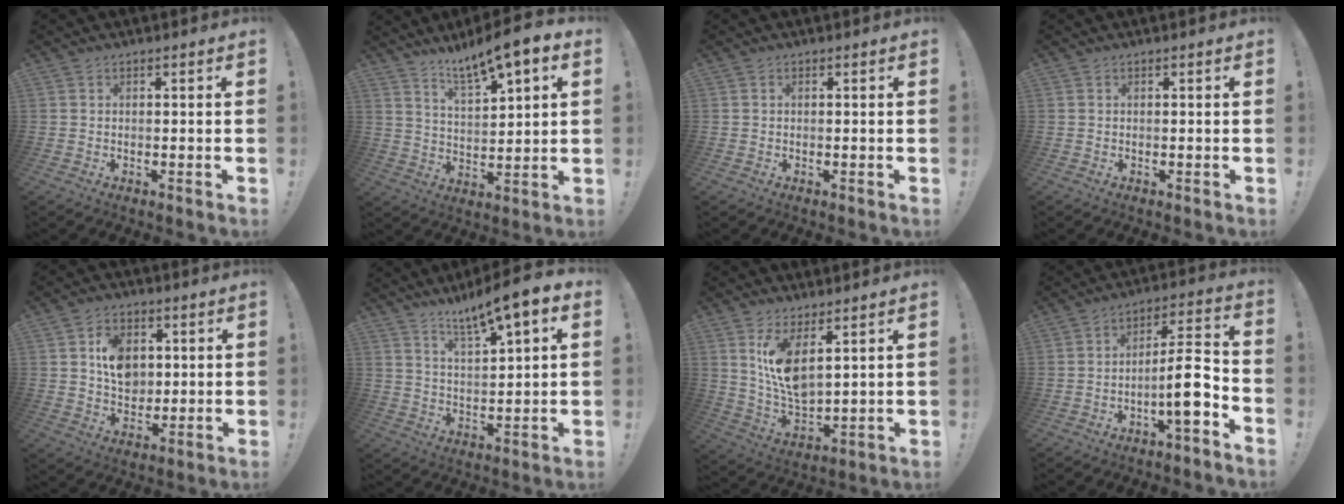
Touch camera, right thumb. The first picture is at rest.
{"total": 10.5, "force": [8.0, 1.8, 6.5], "torque": [-0.109, -0.055, 0.133]}
{"total": 0.0}
{"total": 0.0}
{"total": 9.8, "force": [2.4, 7.9, 5.1], "torque": [-0.072, -0.002, 0.050]}
{"total": 10.1, "force": [7.4, 1.0, 6.8], "torque": [-0.117, -0.051, 0.122]}
{"total": 11.2, "force": [6.1, 4.4, 8.2], "torque": [-0.159, -0.043, 0.112]}
{"total": 11.8, "force": [-4.7, 3.0, 10.4], "torque": [-0.162, 0.027, -0.078]}